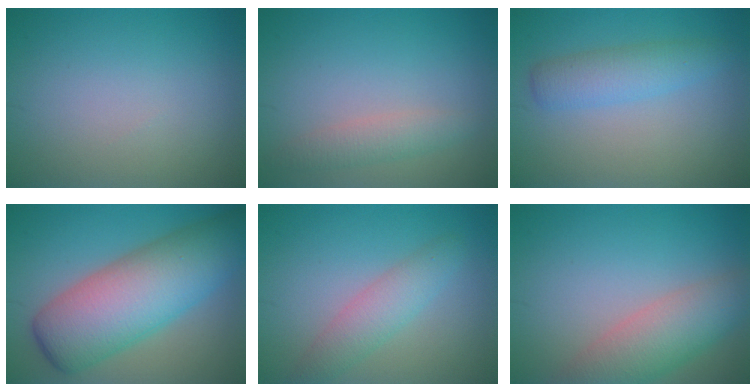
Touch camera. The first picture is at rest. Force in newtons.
{"total": 2.0, "press": 2.0, "slide": 0.1}
{"total": 3.2, "press": 3.2, "slide": 0.1}
{"total": 10.9, "press": 10.8, "slide": 0.4}
{"total": 3.0, "press": 3.0, "slide": 0.2}
{"total": 5.5, "press": 5.5, "slide": 0.3}